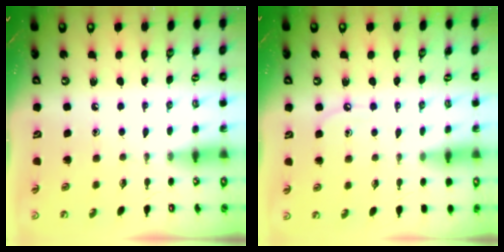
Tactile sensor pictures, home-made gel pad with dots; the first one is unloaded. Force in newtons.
{"total": 7.0, "press": 7.0, "slide": 0.7}